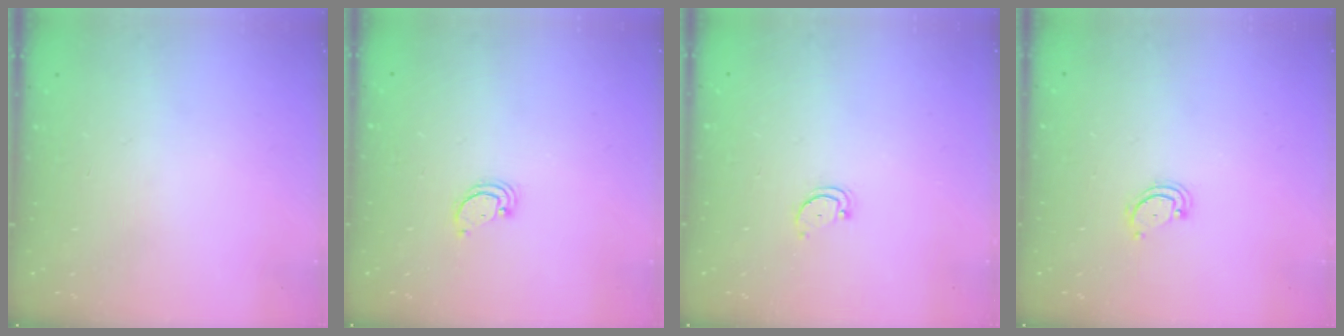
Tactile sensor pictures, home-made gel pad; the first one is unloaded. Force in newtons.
{"total": 2.1, "press": 2.1, "slide": 0.2}
{"total": 2.3, "press": 2.3, "slide": 0.2}
{"total": 2.6, "press": 2.6, "slide": 0.3}